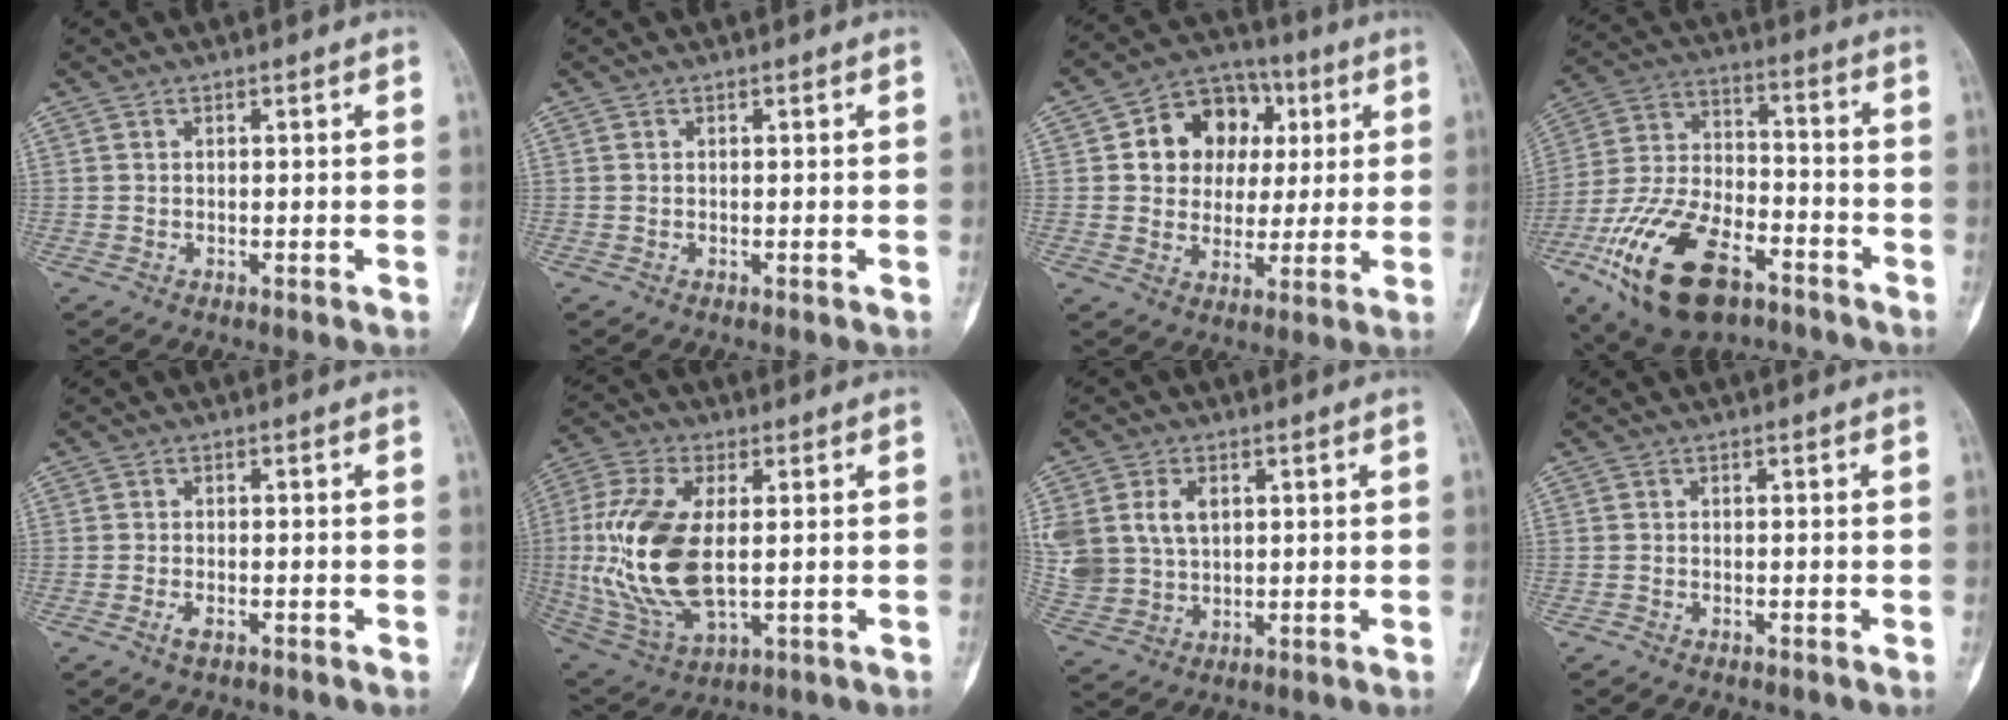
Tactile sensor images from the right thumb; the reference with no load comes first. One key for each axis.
{"total": 0.0}
{"total": 13.9, "fx": 3.4, "fy": 11.1, "fz": 7.7, "tx": -0.069, "ty": 0.009, "tz": 0.052}
{"total": 21.5, "fx": -11.4, "fy": 10.8, "fz": 14.7, "tx": -0.288, "ty": 0.051, "tz": -0.202}
{"total": 1.8, "fx": -1.1, "fy": 0.8, "fz": 1.3, "tx": -0.030, "ty": 0.003, "tz": -0.022}
{"total": 18.7, "fx": 0.4, "fy": 9.7, "fz": 16.0, "tx": -0.348, "ty": -0.010, "tz": 0.018}
{"total": 13.2, "fx": 3.3, "fy": 10.0, "fz": 8.0, "tx": -0.187, "ty": 0.002, "tz": 0.078}
{"total": 0.5, "fx": -0.5, "fy": 0.2, "fz": 0.1, "tx": -0.007, "ty": 0.001, "tz": -0.012}